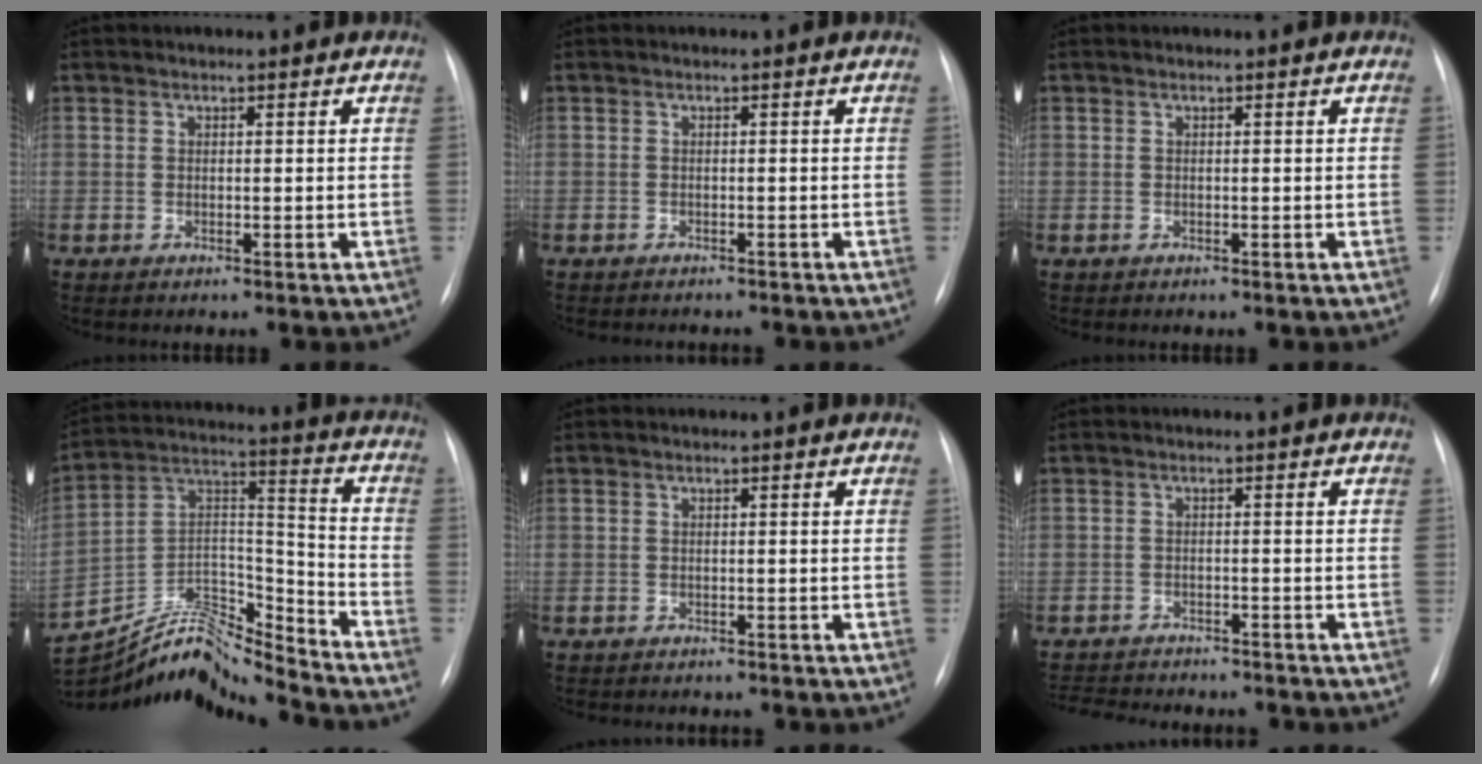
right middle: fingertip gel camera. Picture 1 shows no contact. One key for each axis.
{"total": 4.3, "fx": -3.9, "fy": 1.2, "fz": 1.4, "tx": -0.014, "ty": -0.003, "tz": -0.045}
{"total": 0.0}
{"total": 18.9, "fx": -18.4, "fy": 1.1, "fz": 4.3, "tx": -0.081, "ty": 0.057, "tz": -0.320}
{"total": 5.2, "fx": -4.7, "fy": 1.4, "fz": 1.8, "tx": -0.020, "ty": -0.002, "tz": -0.058}
{"total": 11.6, "fx": -10.6, "fy": 3.0, "fz": 3.7, "tx": -0.076, "ty": 0.001, "tz": -0.141}